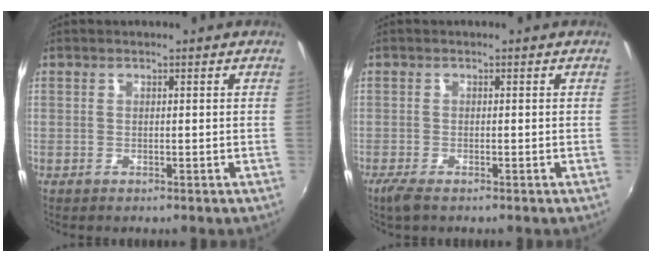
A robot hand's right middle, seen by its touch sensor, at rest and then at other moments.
{"total": 2.5, "force": [-1.8, 0.5, 1.7], "torque": [-0.039, -0.011, -0.035]}